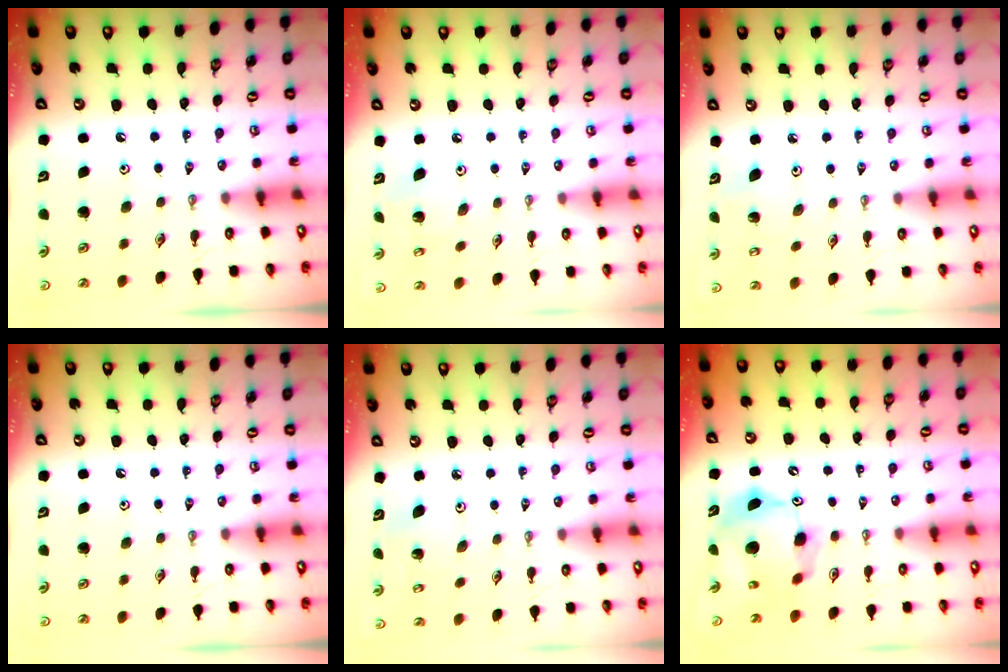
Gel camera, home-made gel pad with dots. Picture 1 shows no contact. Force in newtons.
{"total": 6.3, "press": 6.3, "slide": 0.4}
{"total": 4.5, "press": 4.3, "slide": 1.2}
{"total": 0.0}
{"total": 4.0, "press": 3.9, "slide": 0.9}
{"total": 11.5, "press": 11.5, "slide": 0.9}